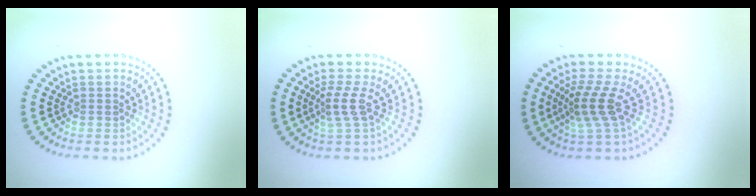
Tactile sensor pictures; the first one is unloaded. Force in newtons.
{"total": 2.3, "press": 1.4, "slide": 1.8}
{"total": 3.4, "press": 2.4, "slide": 2.4}